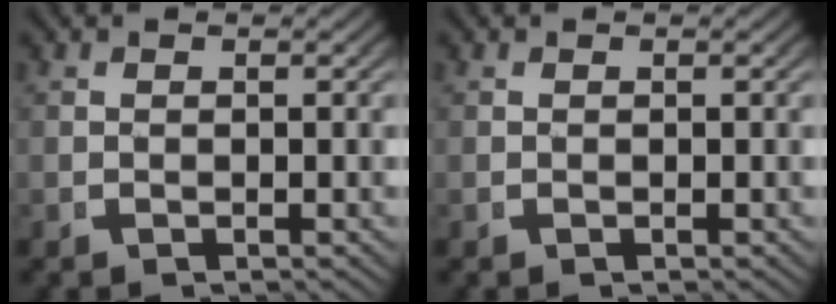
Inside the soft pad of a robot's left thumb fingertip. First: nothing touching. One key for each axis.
{"total": 0.0}